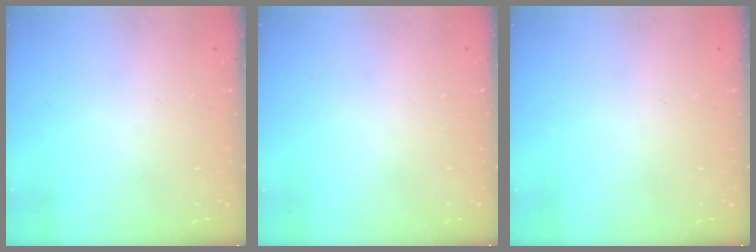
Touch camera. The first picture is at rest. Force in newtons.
{"total": 0.0}
{"total": 0.0}